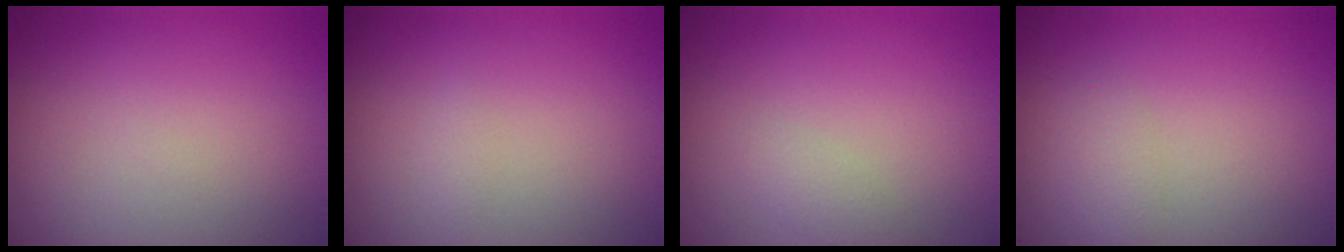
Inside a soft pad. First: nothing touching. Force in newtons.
{"total": 0.5, "press": 0.5, "slide": 0.1}
{"total": 1.1, "press": 1.1, "slide": 0.0}
{"total": 1.4, "press": 1.4, "slide": 0.0}